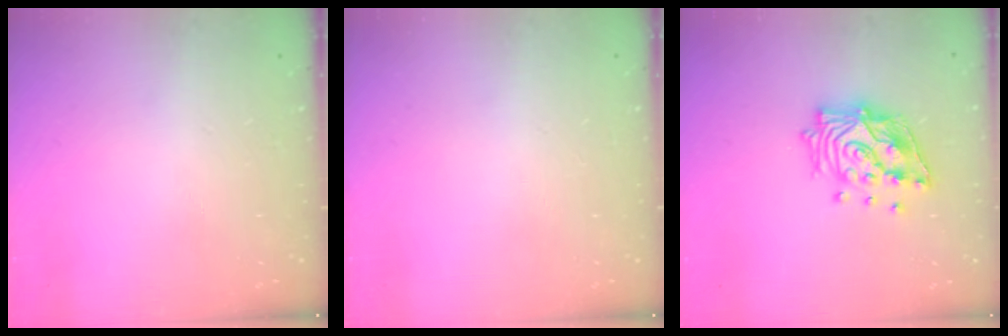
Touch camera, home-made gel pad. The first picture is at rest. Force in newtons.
{"total": 0.0}
{"total": 16.7, "press": 16.7, "slide": 1.2}